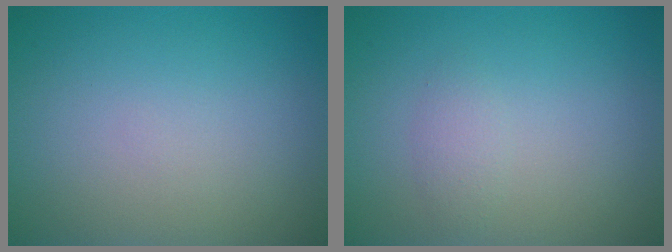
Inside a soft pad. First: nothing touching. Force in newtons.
{"total": 1.1, "press": 1.1, "slide": 0.1}